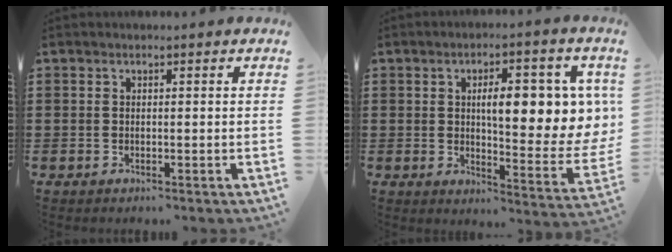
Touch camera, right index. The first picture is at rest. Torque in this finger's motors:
{"motor_torque": [2.14, 0.00, 1.05, 0.21]}